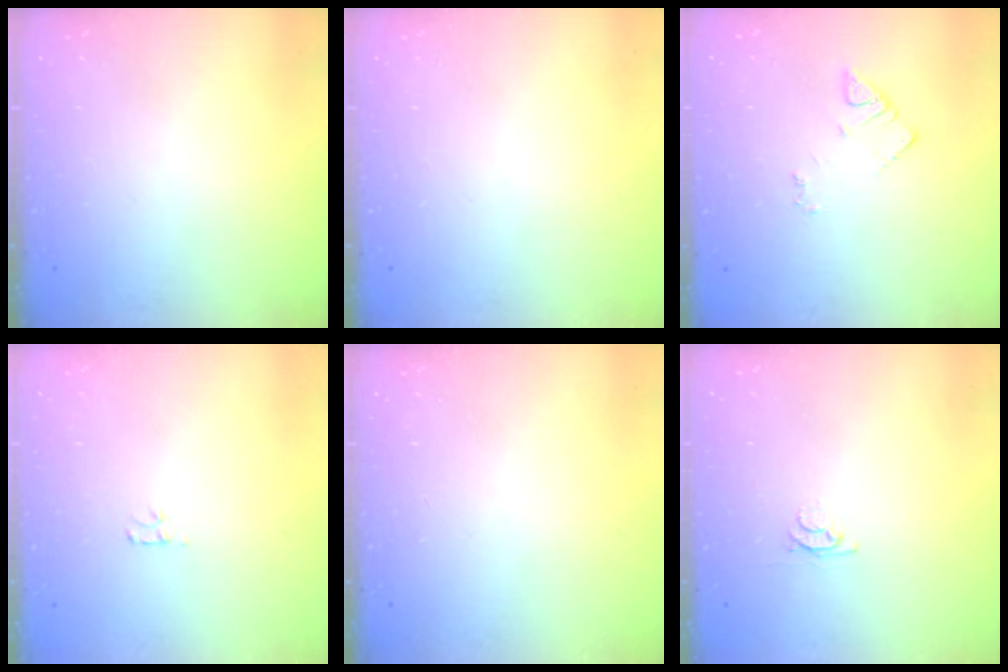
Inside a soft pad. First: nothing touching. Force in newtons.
{"total": 0.0}
{"total": 2.9, "press": 2.9, "slide": 0.3}
{"total": 3.1, "press": 3.1, "slide": 0.4}
{"total": 0.0}
{"total": 3.1, "press": 3.0, "slide": 0.4}